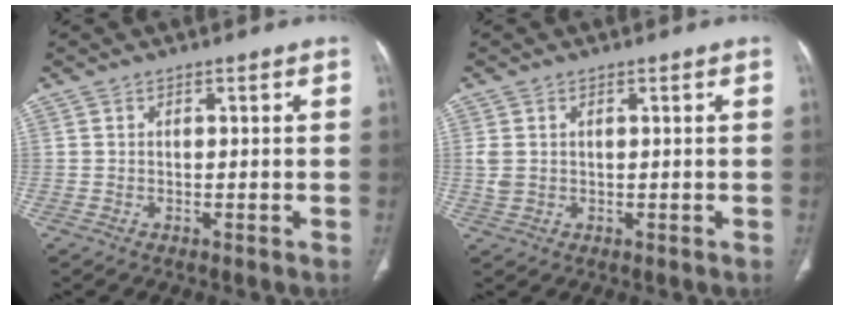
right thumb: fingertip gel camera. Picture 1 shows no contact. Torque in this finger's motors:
{"motor_torque": [0.13, -0.28, 0.26, 0.37, 0.01]}